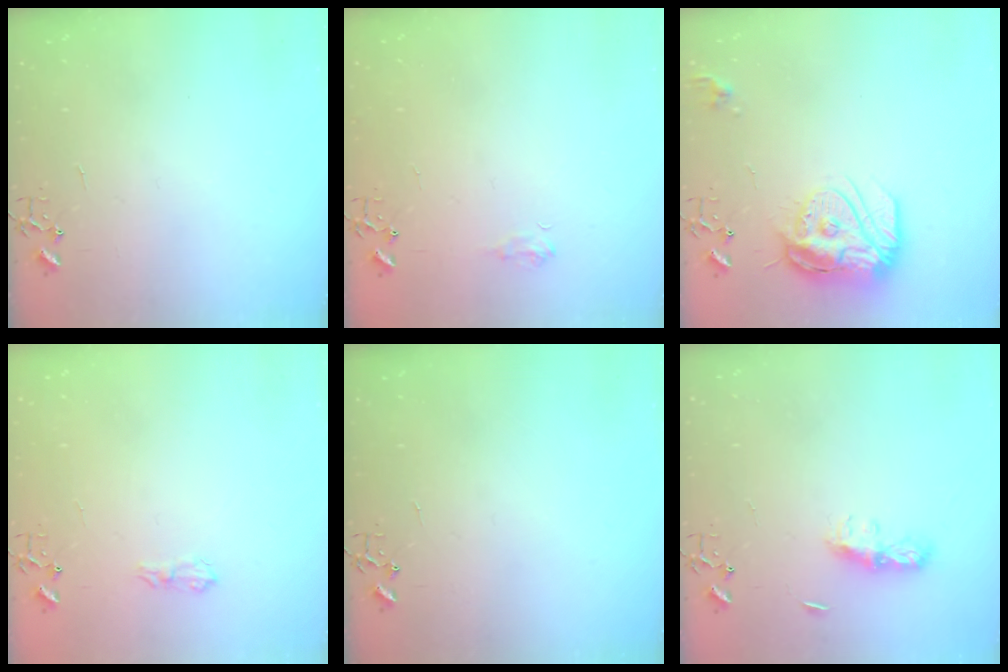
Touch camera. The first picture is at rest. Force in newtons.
{"total": 6.0, "press": 5.9, "slide": 0.7}
{"total": 17.0, "press": 16.9, "slide": 1.4}
{"total": 7.0, "press": 6.9, "slide": 0.9}
{"total": 0.0}
{"total": 7.4, "press": 7.4, "slide": 0.4}